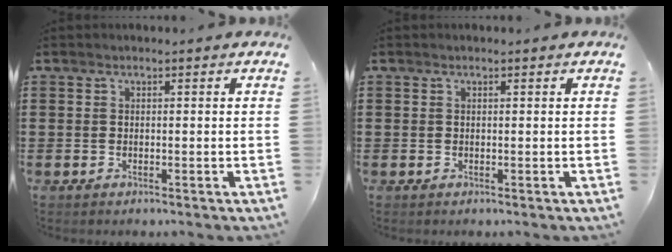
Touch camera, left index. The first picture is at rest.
{"total": 0.0}